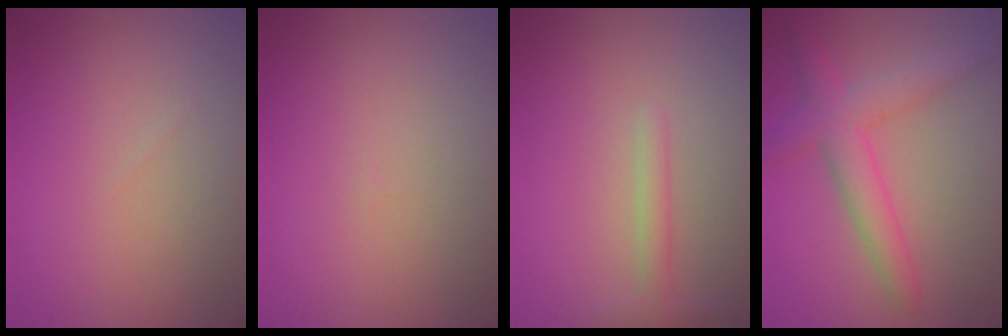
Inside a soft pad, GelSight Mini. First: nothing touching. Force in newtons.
{"total": 0.0}
{"total": 1.5, "press": 1.5, "slide": 0.0}
{"total": 4.4, "press": 4.4, "slide": 0.0}